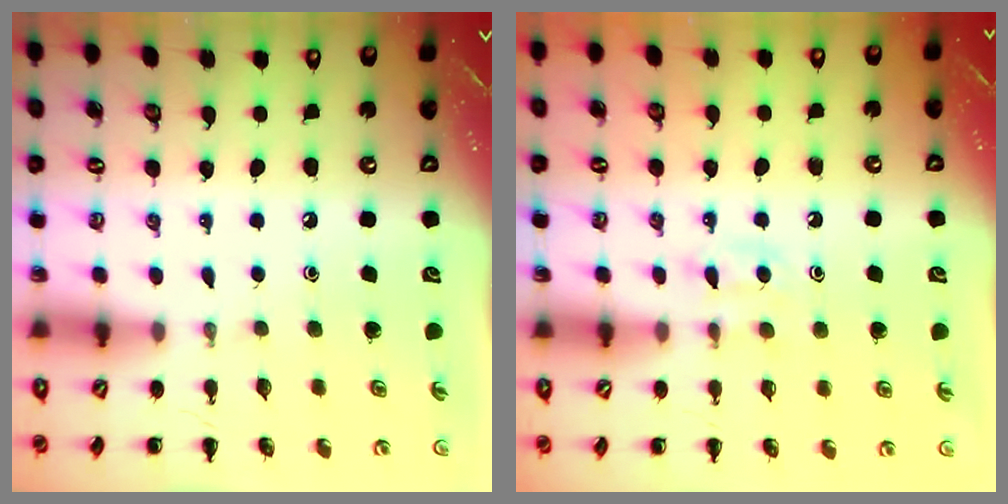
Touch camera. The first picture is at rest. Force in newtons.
{"total": 5.9, "press": 5.8, "slide": 1.4}